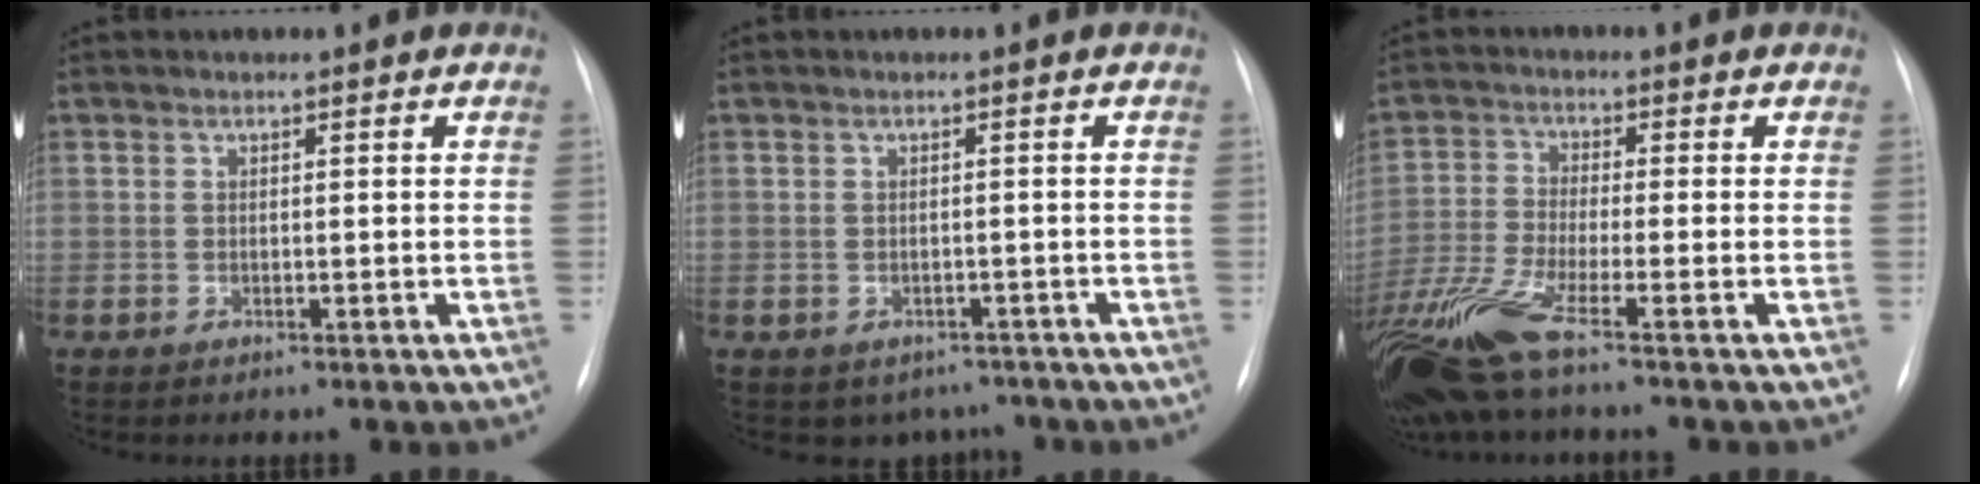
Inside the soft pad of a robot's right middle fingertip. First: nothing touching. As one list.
[{"total": 3.9, "force": [-3.0, 2.4, 0.5], "torque": [0.006, 0.009, -0.034]}, {"total": 10.3, "force": [-6.9, 0.5, 7.6], "torque": [-0.169, -0.025, -0.136]}]